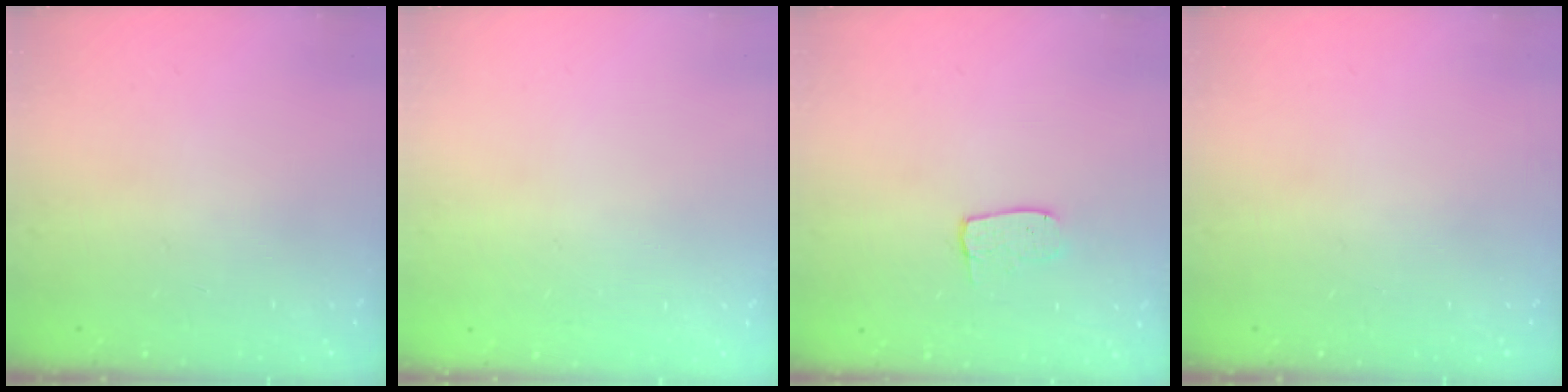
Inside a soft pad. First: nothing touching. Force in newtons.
{"total": 0.0}
{"total": 4.2, "press": 4.2, "slide": 0.4}
{"total": 0.0}